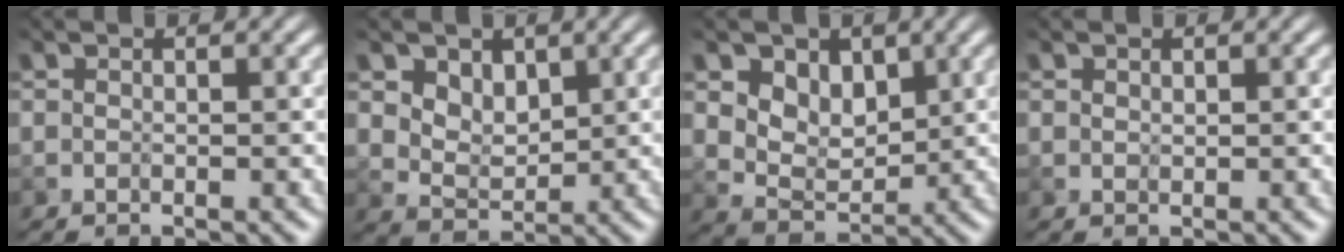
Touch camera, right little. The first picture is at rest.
{"total": 2.5, "force": [2.1, 1.3, 0.6], "torque": [-0.015, -0.008, 0.034]}
{"total": 3.4, "force": [2.6, 1.9, 1.2], "torque": [-0.026, -0.008, 0.042]}
{"total": 1.2, "force": [1.1, 0.5, 0.3], "torque": [-0.002, 0.003, 0.021]}